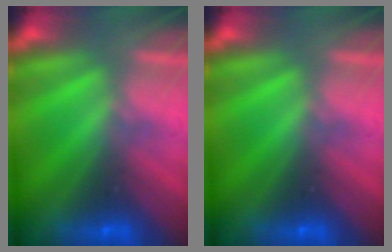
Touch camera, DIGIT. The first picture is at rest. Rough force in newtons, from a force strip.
{"total": 0.0}